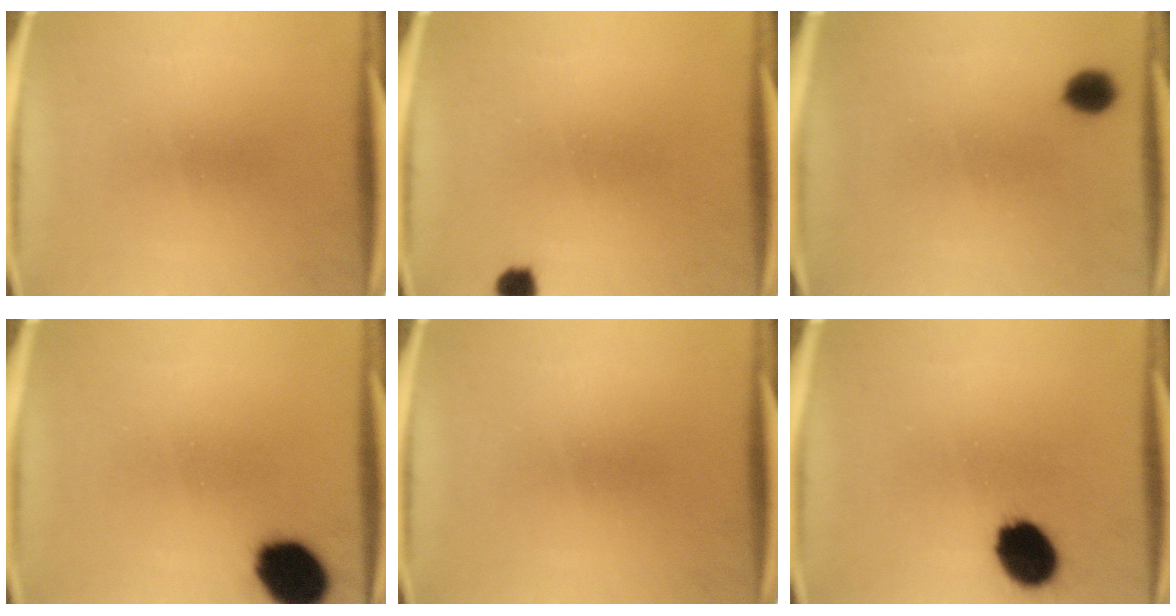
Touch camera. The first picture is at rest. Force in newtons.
{"total": 2.2}
{"total": 5.1}
{"total": 12.7}
{"total": 0.0}
{"total": 11.2}